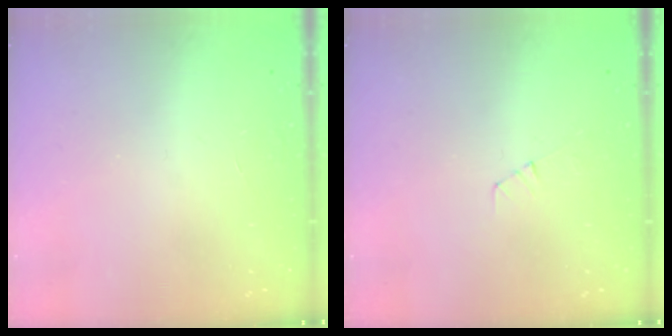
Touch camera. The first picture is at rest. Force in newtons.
{"total": 3.8, "press": 3.8, "slide": 0.3}